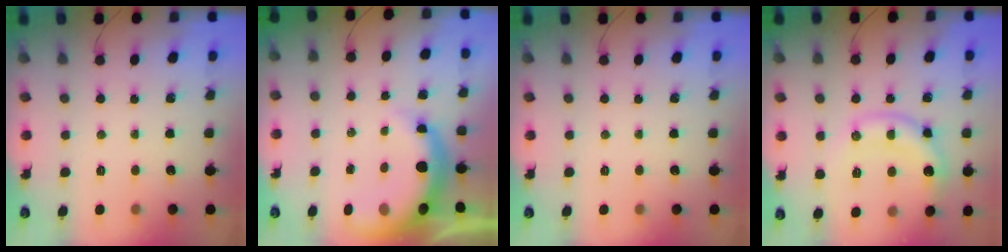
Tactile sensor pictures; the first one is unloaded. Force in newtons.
{"total": 11.0, "press": 10.7, "slide": 2.6}
{"total": 0.0}
{"total": 11.2, "press": 11.2, "slide": 0.1}